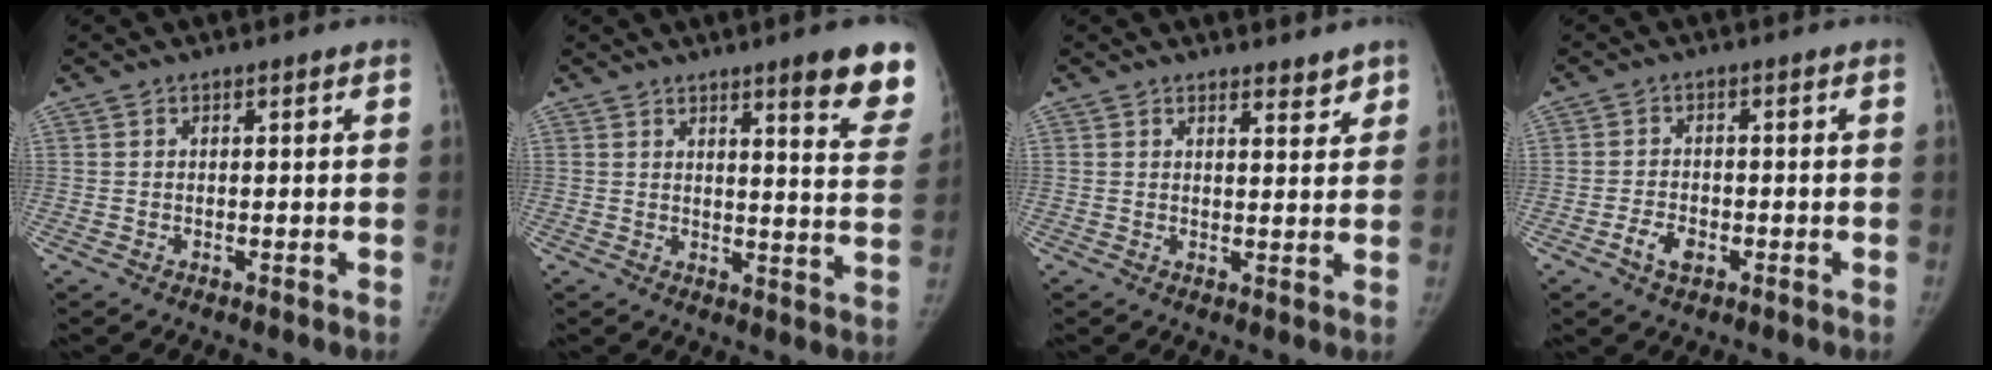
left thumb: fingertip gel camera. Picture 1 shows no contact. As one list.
[{"total": 12.7, "force": [8.9, 2.0, 8.9], "torque": [-0.078, -0.053, 0.101]}, {"total": 3.2, "force": [2.7, 1.1, 1.3], "torque": [-0.003, -0.020, 0.039]}, {"total": 3.8, "force": [-1.7, 2.4, 2.4], "torque": [-0.041, 0.011, -0.029]}]